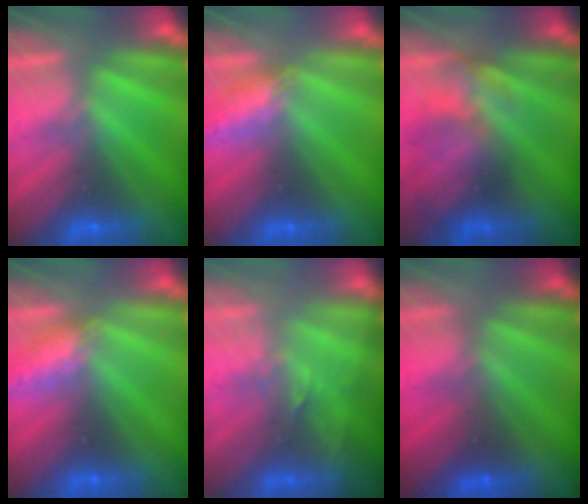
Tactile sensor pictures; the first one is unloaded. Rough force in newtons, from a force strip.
{"total": 2.4}
{"total": 4.2}
{"total": 2.4}
{"total": 2.6}
{"total": 1.6}